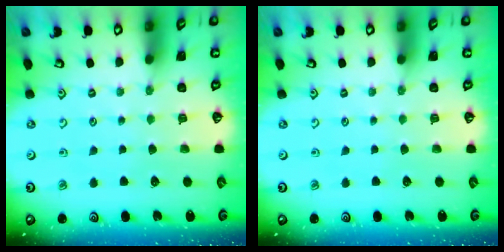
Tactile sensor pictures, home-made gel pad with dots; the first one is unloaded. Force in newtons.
{"total": 0.0}